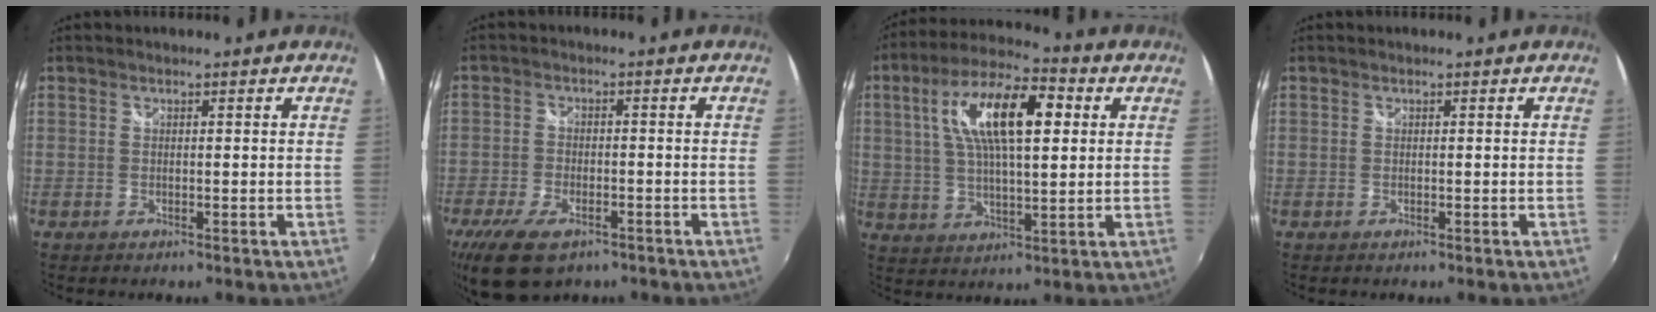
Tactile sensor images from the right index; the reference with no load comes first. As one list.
[{"total": 11.6, "force": [-7.4, 5.6, 6.9], "torque": [-0.169, -0.029, -0.127]}, {"total": 15.7, "force": [4.4, 5.6, 14.0], "torque": [-0.252, 0.024, 0.072]}, {"total": 0.0}]